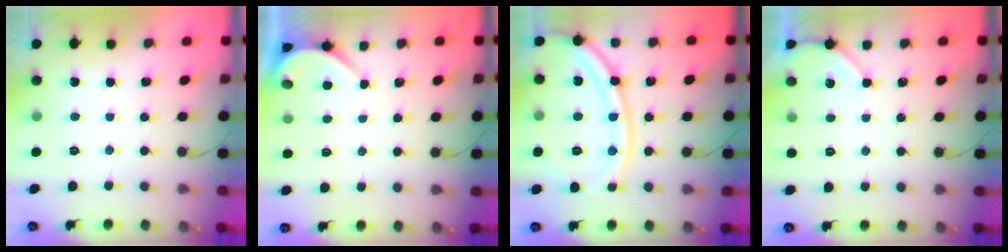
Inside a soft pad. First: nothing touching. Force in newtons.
{"total": 1.6, "press": 1.5, "slide": 0.2}
{"total": 14.1, "press": 14.0, "slide": 1.0}
{"total": 4.9, "press": 4.8, "slide": 0.6}